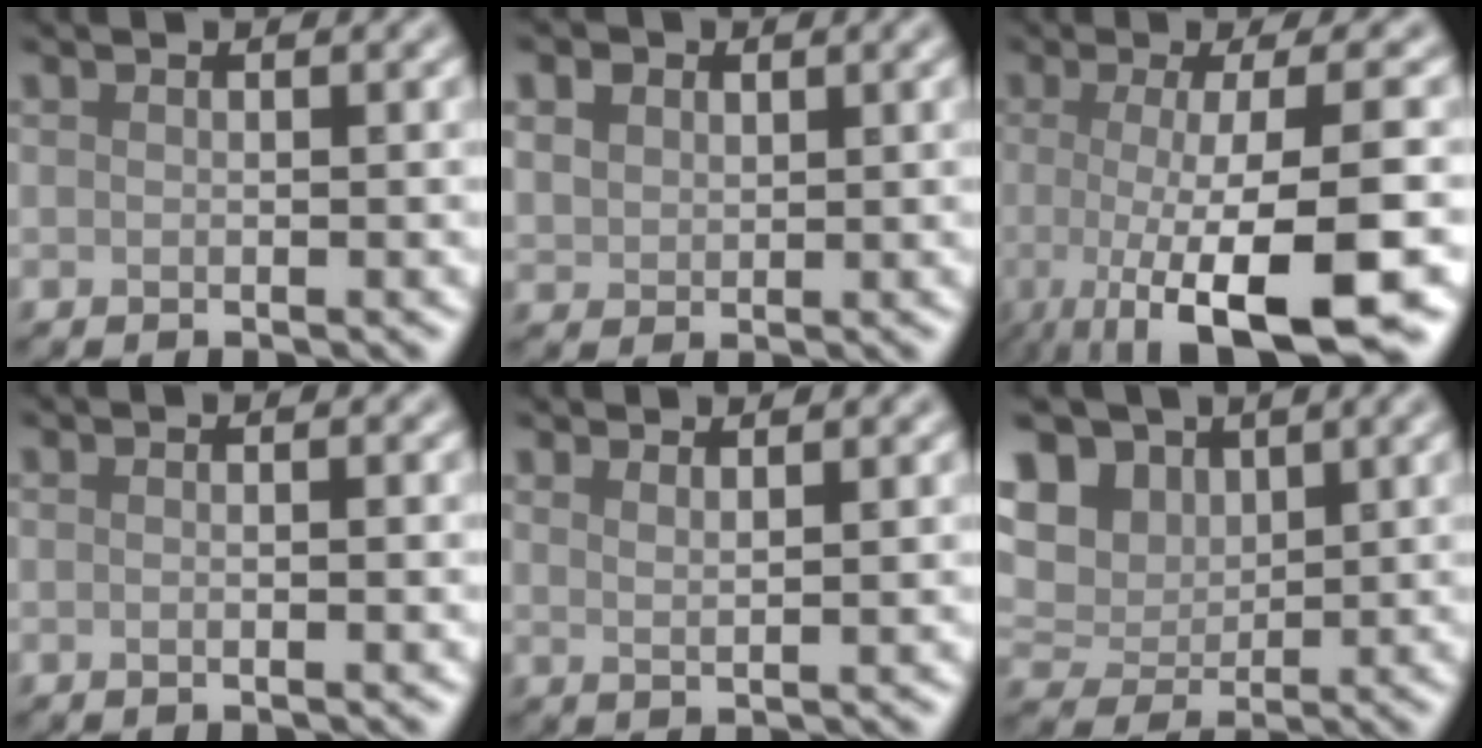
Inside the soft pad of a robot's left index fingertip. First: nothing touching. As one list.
[{"total": 3.1, "force": [1.7, 2.3, 1.3], "torque": [-0.039, 0.009, 0.029]}, {"total": 11.5, "force": [-3.0, 2.9, 10.7], "torque": [-0.134, -0.016, -0.047]}, {"total": 1.3, "force": [-0.1, 0.4, 1.2], "torque": [-0.003, -0.010, -0.002]}, {"total": 1.7, "force": [1.3, 0.5, 0.9], "torque": [-0.006, -0.001, 0.013]}, {"total": 8.1, "force": [3.8, 5.9, 4.0], "torque": [-0.101, 0.018, 0.055]}]